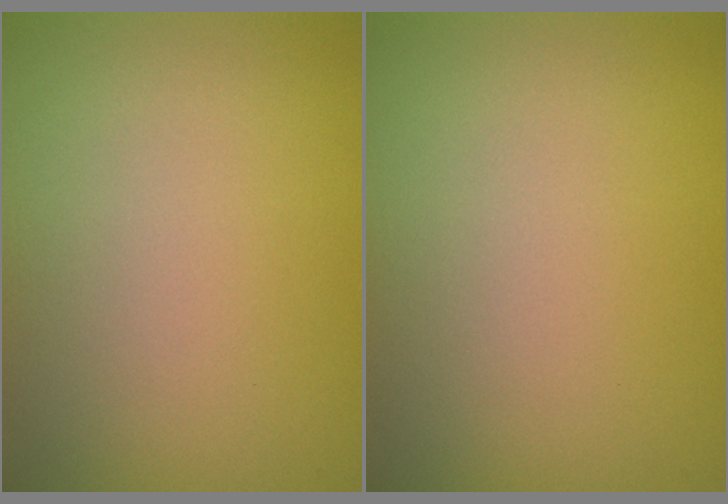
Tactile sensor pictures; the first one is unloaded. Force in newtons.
{"total": 0.0}